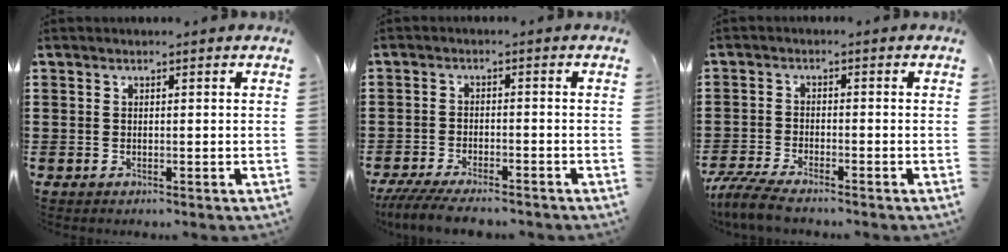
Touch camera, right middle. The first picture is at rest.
{"total": 4.5, "force": [-4.1, 0.4, 1.8], "torque": [-0.048, -0.012, -0.085]}
{"total": 4.4, "force": [-4.0, 0.2, 1.8], "torque": [-0.057, -0.016, -0.084]}